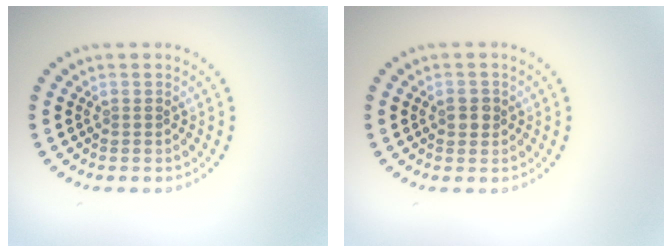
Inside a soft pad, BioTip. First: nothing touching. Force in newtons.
{"total": 1.4, "press": 1.4, "slide": 0.3}